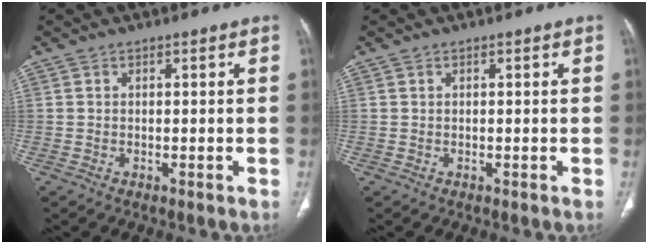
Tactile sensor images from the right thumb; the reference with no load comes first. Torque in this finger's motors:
{"motor_torque": [0.00, 0.00, -0.30, 0.28, 0.00]}